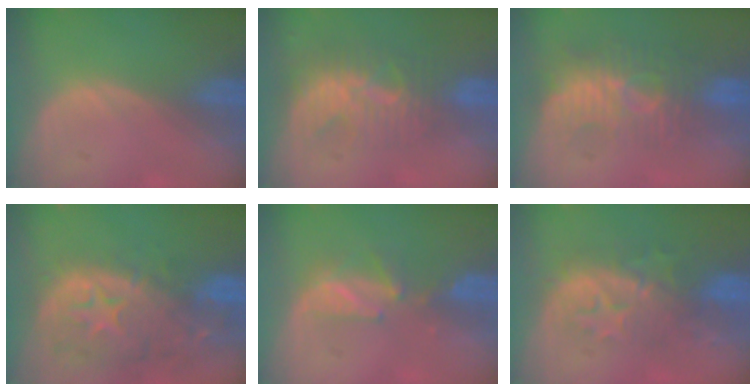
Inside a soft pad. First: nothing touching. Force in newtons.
{"total": 8.9, "press": 7.7, "slide": 4.6}
{"total": 9.3, "press": 8.5, "slide": 3.8}
{"total": 13.9, "press": 11.1, "slide": 8.3}
{"total": 3.7, "press": 3.6, "slide": 0.8}
{"total": 8.6, "press": 8.3, "slide": 2.3}